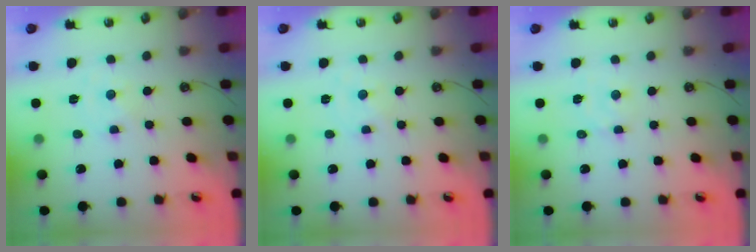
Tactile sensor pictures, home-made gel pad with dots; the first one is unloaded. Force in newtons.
{"total": 0.0}
{"total": 2.4, "press": 2.3, "slide": 0.6}